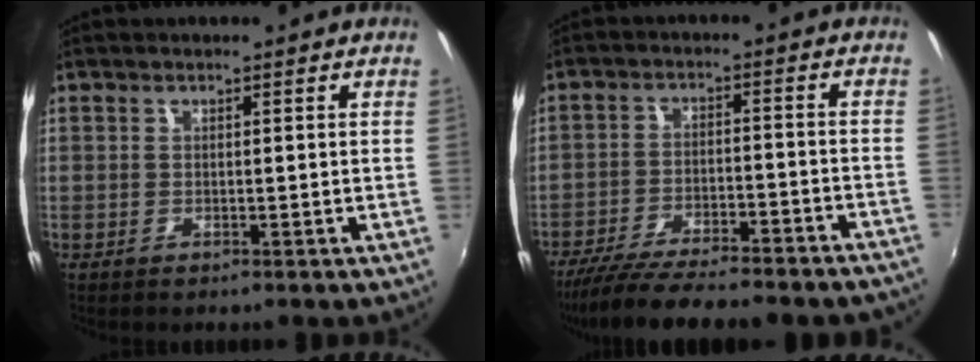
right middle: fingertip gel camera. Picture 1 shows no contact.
{"total": 22.6, "force": [-19.7, 4.1, 10.5], "torque": [-0.195, -0.045, -0.280]}